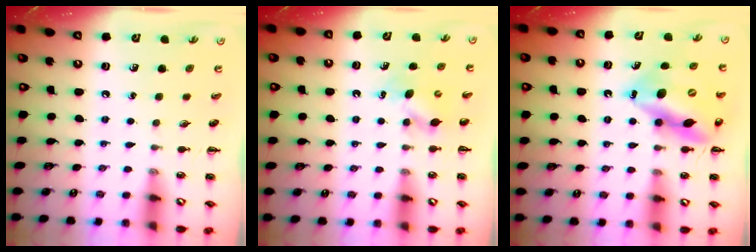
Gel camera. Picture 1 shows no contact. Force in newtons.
{"total": 4.2, "press": 4.1, "slide": 0.9}
{"total": 15.2, "press": 14.6, "slide": 4.3}